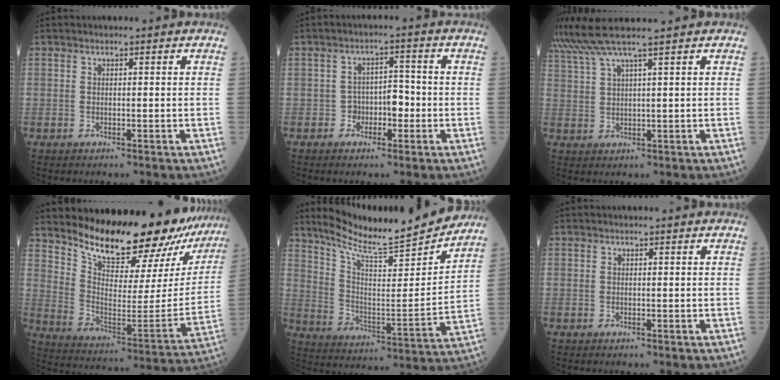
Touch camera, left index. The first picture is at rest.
{"total": 3.6, "force": [-1.2, 2.4, 2.4], "torque": [-0.033, 0.015, -0.024]}
{"total": 7.4, "force": [6.1, -1.7, 3.8], "torque": [-0.076, 0.021, 0.114]}
{"total": 25.4, "force": [22.6, 3.9, 11.0], "torque": [-0.182, -0.093, 0.313]}
{"total": 19.7, "force": [18.0, 0.6, 7.9], "torque": [-0.139, -0.034, 0.278]}
{"total": 0.0}